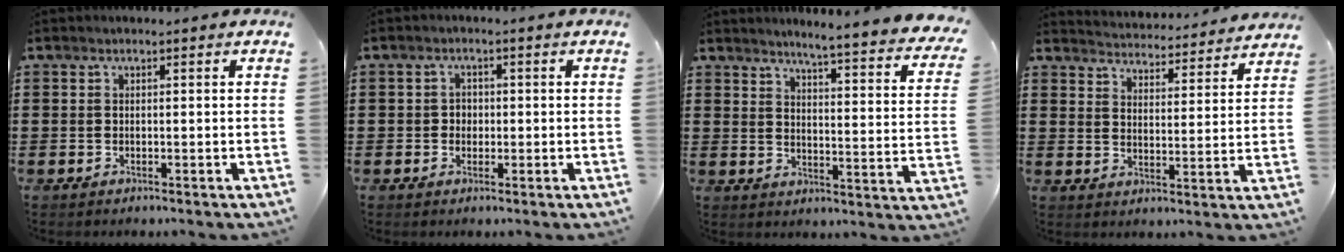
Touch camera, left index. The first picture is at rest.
{"total": 1.7, "force": [0.0, 1.6, 0.7], "torque": [-0.019, 0.007, -0.004]}
{"total": 3.9, "force": [3.5, -1.0, 1.6], "torque": [-0.042, -0.042, 0.048]}
{"total": 4.0, "force": [4.0, -0.4, -0.3], "torque": [-0.010, -0.039, 0.064]}